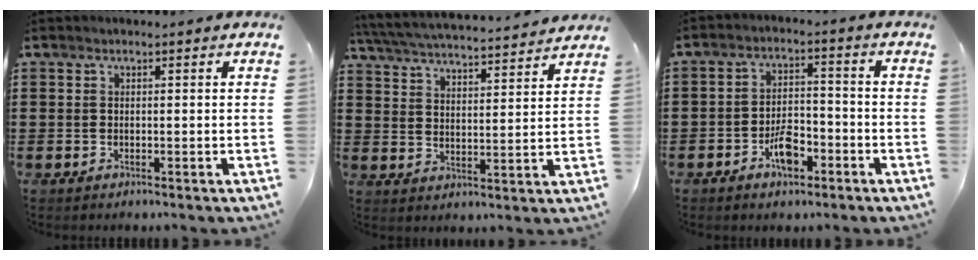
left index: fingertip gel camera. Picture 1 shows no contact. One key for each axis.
{"total": 4.9, "fx": 4.8, "fy": -0.5, "fz": 0.8, "tx": -0.041, "ty": -0.036, "tz": 0.079}
{"total": 5.4, "fx": -3.0, "fy": 2.7, "fz": 3.6, "tx": -0.065, "ty": 0.009, "tz": -0.054}